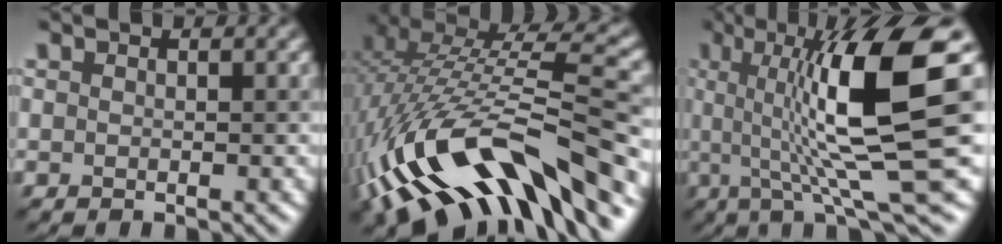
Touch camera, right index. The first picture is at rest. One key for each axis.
{"total": 15.0, "fx": -5.2, "fy": 6.9, "fz": 12.2, "tx": -0.247, "ty": 0.008, "tz": -0.082}
{"total": 13.1, "fx": 1.9, "fy": 2.4, "fz": 12.8, "tx": -0.182, "ty": 0.010, "tz": 0.030}